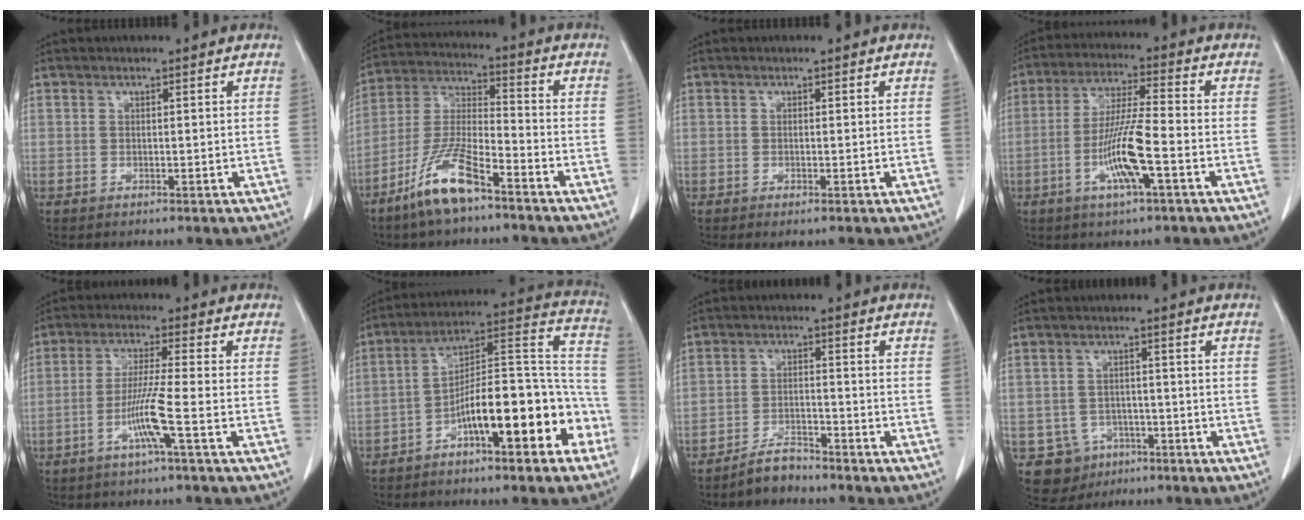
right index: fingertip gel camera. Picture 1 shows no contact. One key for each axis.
{"total": 11.0, "fx": -7.4, "fy": 2.1, "fz": 7.9, "tx": -0.173, "ty": -0.013, "tz": -0.145}
{"total": 0.6, "fx": -0.3, "fy": 0.2, "fz": 0.5, "tx": -0.005, "ty": -0.002, "tz": -0.002}
{"total": 10.0, "fx": -3.4, "fy": 0.5, "fz": 9.4, "tx": -0.185, "ty": -0.005, "tz": -0.066}
{"total": 6.5, "fx": -2.6, "fy": -1.1, "fz": 5.9, "tx": -0.117, "ty": -0.008, "tz": -0.054}
{"total": 16.5, "fx": -7.4, "fy": 4.6, "fz": 14.0, "tx": -0.198, "ty": 0.055, "tz": -0.108}
{"total": 3.8, "fx": -3.5, "fy": 1.2, "fz": 0.7, "tx": -0.014, "ty": -0.001, "tz": -0.064}
{"total": 6.4, "fx": -2.9, "fy": 5.7, "fz": 0.6, "tx": -0.013, "ty": 0.012, "tz": -0.035}